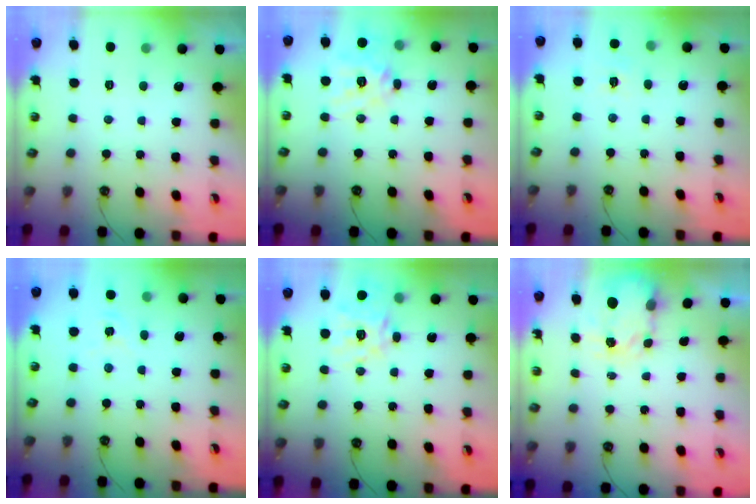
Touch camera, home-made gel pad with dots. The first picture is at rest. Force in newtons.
{"total": 14.8, "press": 14.6, "slide": 2.1}
{"total": 5.1, "press": 5.0, "slide": 0.7}
{"total": 1.4, "press": 1.4, "slide": 0.2}
{"total": 17.4, "press": 17.2, "slide": 2.2}
{"total": 3.5, "press": 3.5, "slide": 0.4}